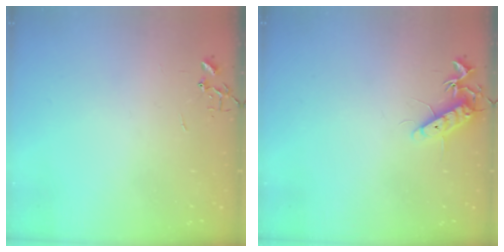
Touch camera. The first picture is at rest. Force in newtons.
{"total": 10.1, "press": 10.1, "slide": 0.9}